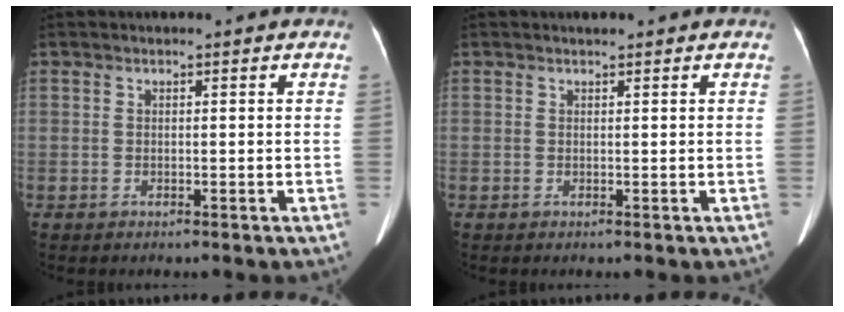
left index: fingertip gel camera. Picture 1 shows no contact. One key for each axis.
{"total": 0.9, "fx": 0.7, "fy": 0.4, "fz": 0.3, "tx": -0.009, "ty": 0.008, "tz": 0.010}